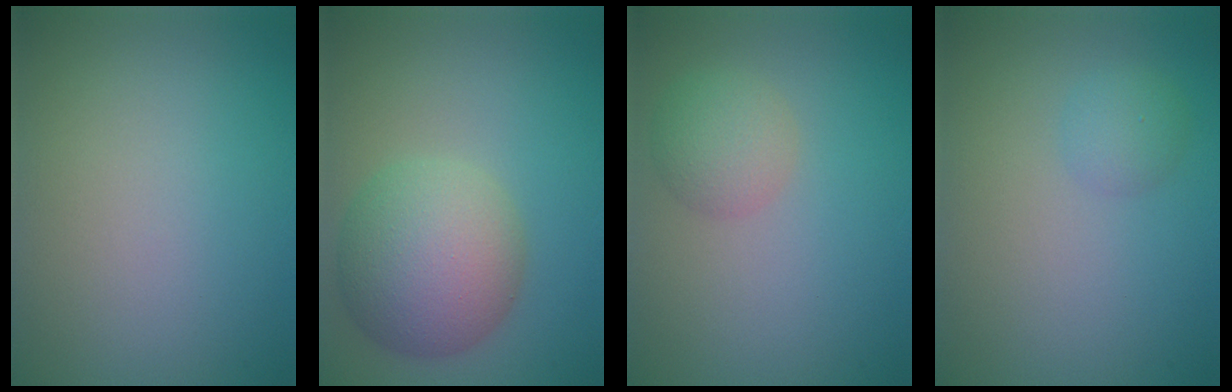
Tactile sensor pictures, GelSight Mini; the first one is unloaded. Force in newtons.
{"total": 7.3, "press": 7.3, "slide": 0.2}
{"total": 2.6, "press": 2.6, "slide": 0.0}
{"total": 1.6, "press": 1.6, "slide": 0.1}